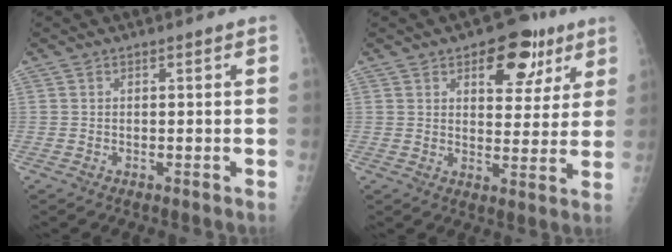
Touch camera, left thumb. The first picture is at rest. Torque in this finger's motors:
{"motor_torque": [1.47, 1.39, 0.95, -0.51, 0.09]}